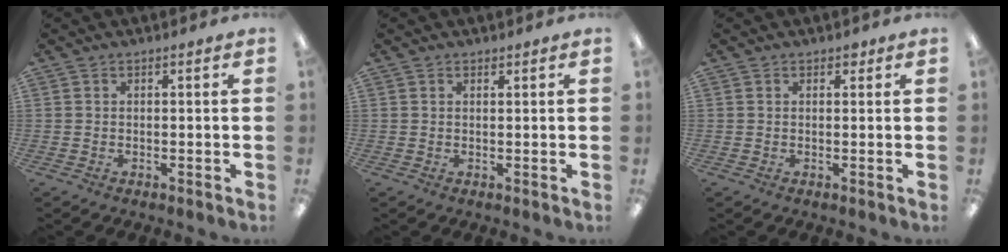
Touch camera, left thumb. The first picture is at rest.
{"total": 0.7, "force": [0.6, 0.1, 0.1], "torque": [-0.003, 0.000, 0.012]}
{"total": 1.3, "force": [0.9, 0.8, 0.5], "torque": [0.004, -0.005, 0.014]}